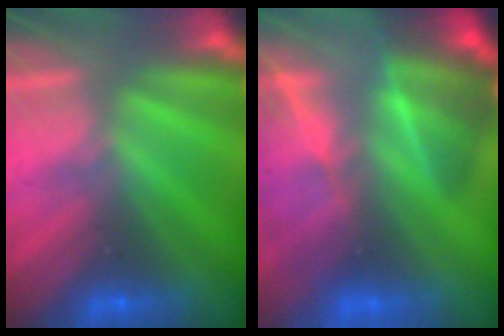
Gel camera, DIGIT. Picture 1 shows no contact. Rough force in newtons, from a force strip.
{"total": 8.6}